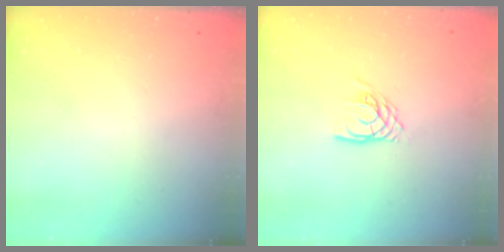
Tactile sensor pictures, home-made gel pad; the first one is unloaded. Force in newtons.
{"total": 6.0, "press": 6.0, "slide": 0.5}